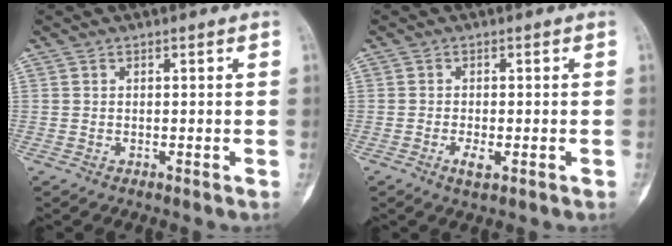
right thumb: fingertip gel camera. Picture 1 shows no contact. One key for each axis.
{"total": 2.7, "fx": -1.0, "fy": 1.1, "fz": 2.2, "tx": -0.042, "ty": -0.001, "tz": -0.018}